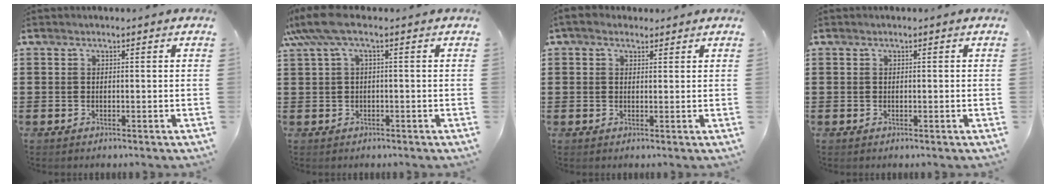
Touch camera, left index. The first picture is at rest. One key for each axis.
{"total": 5.2, "fx": 1.1, "fy": 0.7, "fz": 5.0, "tx": -0.116, "ty": -0.007, "tz": 0.015}
{"total": 2.1, "fx": 1.6, "fy": 1.1, "fz": 0.8, "tx": -0.020, "ty": 0.008, "tz": 0.031}
{"total": 0.0}